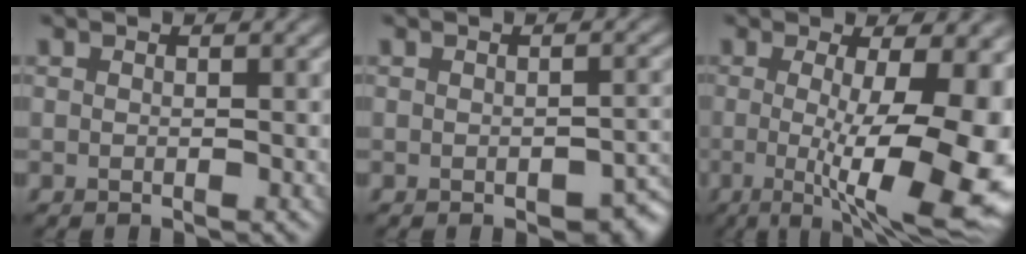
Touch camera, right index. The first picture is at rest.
{"total": 3.3, "force": [-1.4, 1.4, 2.6], "torque": [-0.031, -0.002, -0.011]}
{"total": 13.5, "force": [-1.2, 3.3, 13.0], "torque": [-0.150, -0.011, -0.022]}